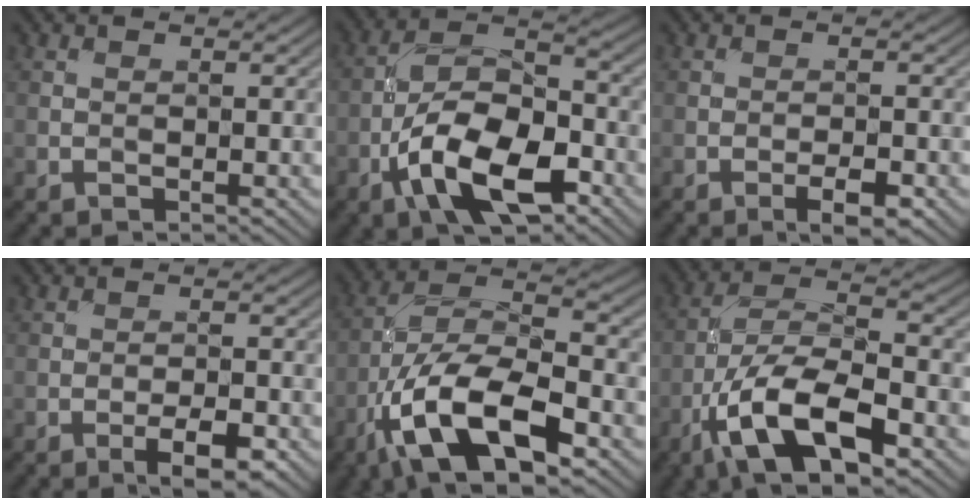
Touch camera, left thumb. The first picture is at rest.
{"total": 12.3, "force": [-5.4, 5.9, 9.4], "torque": [-0.180, 0.001, -0.113]}
{"total": 3.0, "force": [-1.7, 0.8, 2.4], "torque": [-0.040, 0.002, -0.027]}
{"total": 4.1, "force": [-2.2, 1.0, 3.2], "torque": [-0.054, 0.004, -0.033]}
{"total": 15.2, "force": [-7.2, 6.2, 11.9], "torque": [-0.225, -0.010, -0.146]}
{"total": 13.4, "force": [-6.5, 5.1, 10.5], "torque": [-0.203, -0.004, -0.132]}